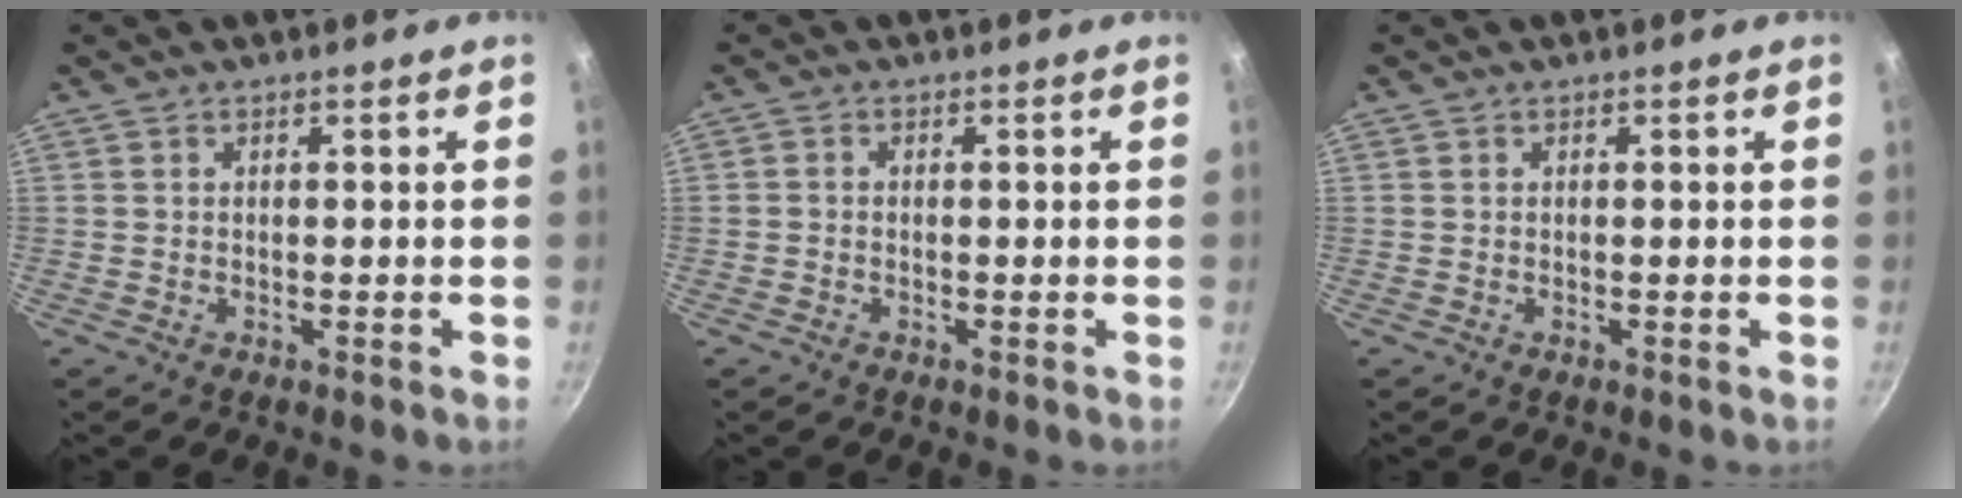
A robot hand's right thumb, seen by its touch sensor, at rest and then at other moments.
{"total": 0.8, "force": [-0.4, 0.6, 0.4], "torque": [-0.008, 0.003, -0.008]}
{"total": 0.0}